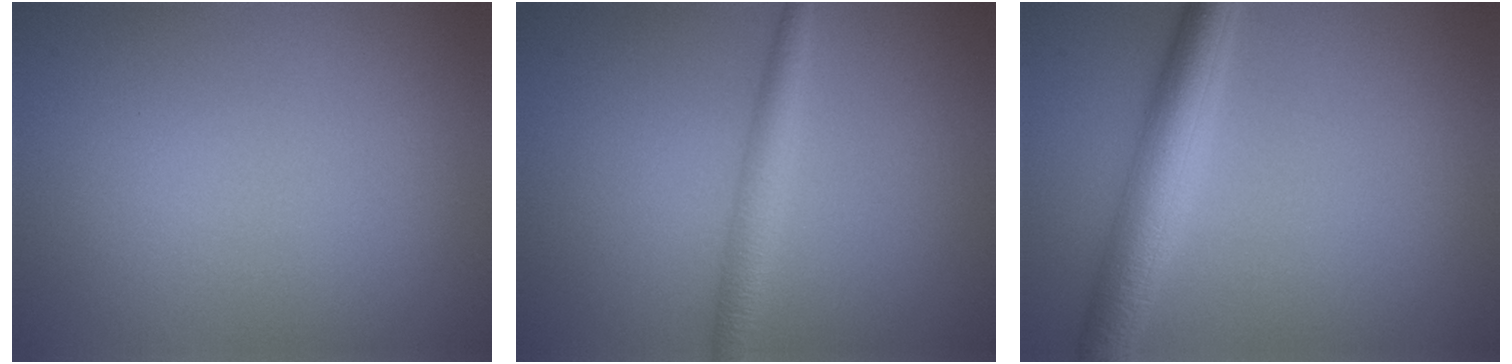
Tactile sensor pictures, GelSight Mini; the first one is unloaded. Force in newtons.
{"total": 2.5, "press": 2.5, "slide": 0.0}
{"total": 5.0, "press": 5.0, "slide": 0.1}